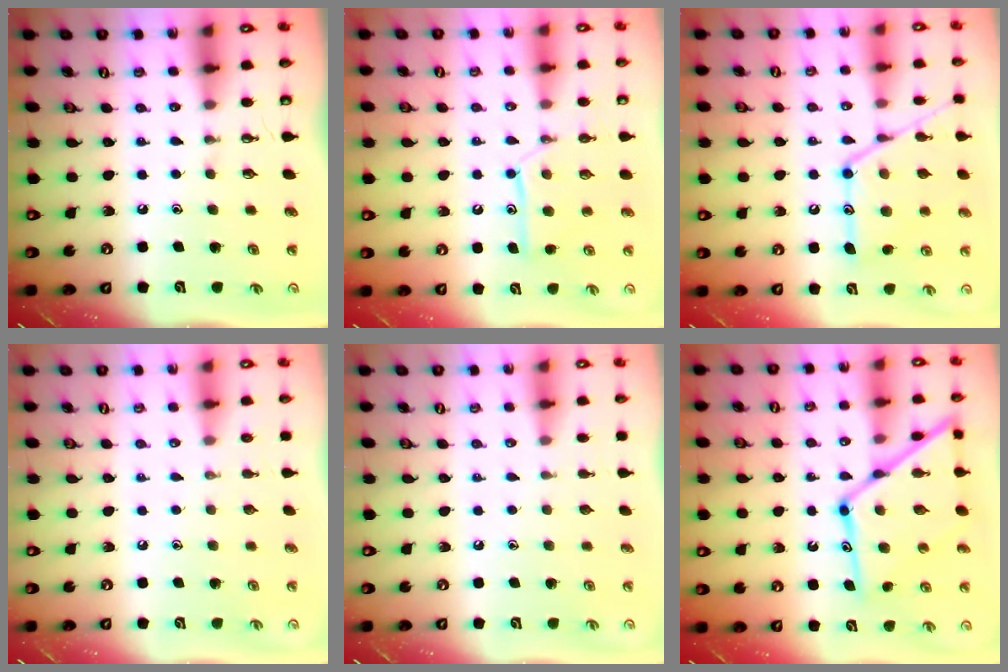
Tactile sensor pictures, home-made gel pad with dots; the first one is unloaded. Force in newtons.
{"total": 11.8, "press": 11.7, "slide": 0.8}
{"total": 16.5, "press": 16.5, "slide": 1.4}
{"total": 0.0}
{"total": 0.0}
{"total": 20.0, "press": 20.0, "slide": 1.6}